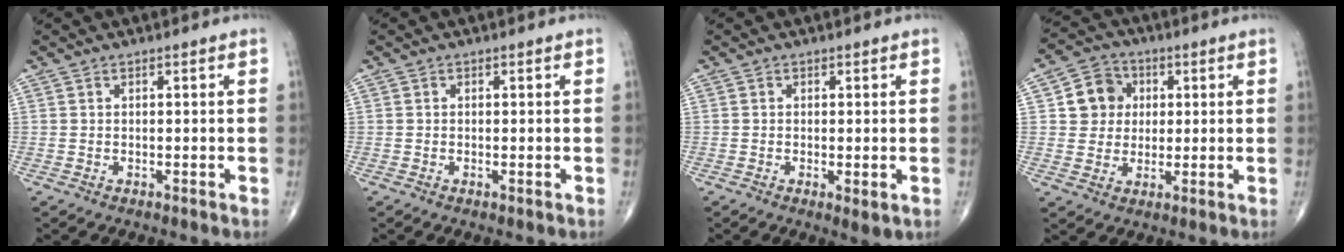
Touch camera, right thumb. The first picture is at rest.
{"total": 0.0}
{"total": 2.1, "force": [-0.4, 0.8, 1.9], "torque": [-0.031, -0.008, -0.003]}
{"total": 7.9, "force": [1.6, 7.2, 2.8], "torque": [-0.012, 0.001, 0.022]}